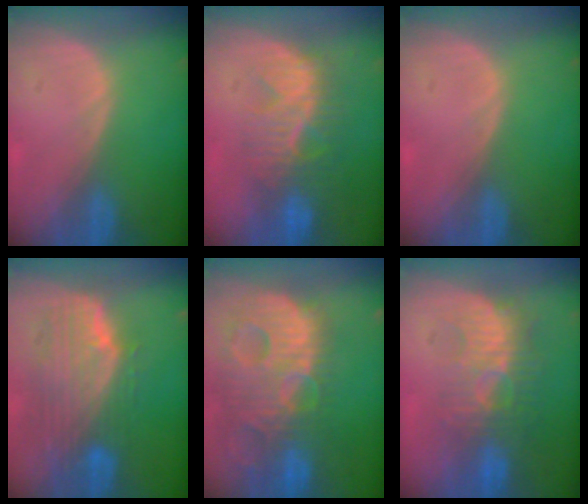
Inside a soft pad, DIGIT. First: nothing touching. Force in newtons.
{"total": 9.3, "press": 8.4, "slide": 3.9}
{"total": 0.0}
{"total": 10.0, "press": 8.9, "slide": 4.6}
{"total": 14.2, "press": 12.3, "slide": 7.2}
{"total": 9.1, "press": 8.7, "slide": 2.6}